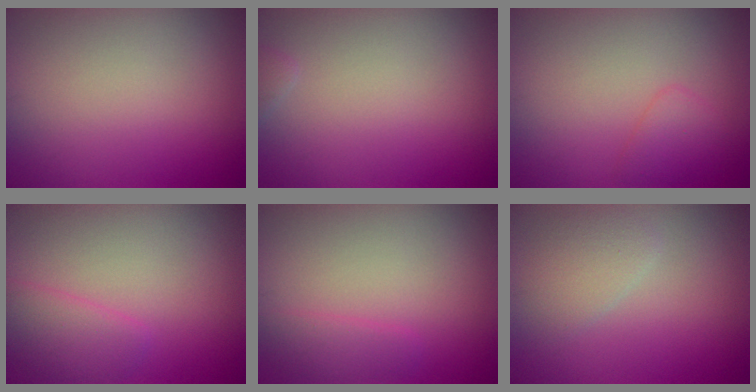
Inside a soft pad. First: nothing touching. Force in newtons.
{"total": 0.6, "press": 0.6, "slide": 0.1}
{"total": 1.8, "press": 1.8, "slide": 0.1}
{"total": 2.4, "press": 2.4, "slide": 0.2}
{"total": 1.7, "press": 1.7, "slide": 0.1}
{"total": 1.9, "press": 1.9, "slide": 0.1}